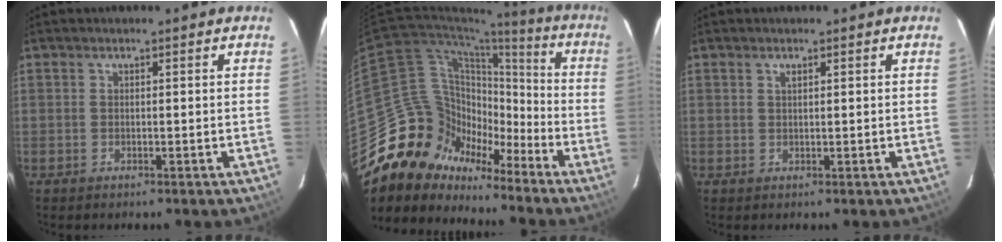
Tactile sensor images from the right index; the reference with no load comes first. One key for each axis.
{"total": 15.7, "fx": -11.5, "fy": 10.5, "fz": 2.0, "tx": -0.032, "ty": 0.060, "tz": -0.201}
{"total": 0.8, "fx": 0.5, "fy": 0.2, "fz": 0.6, "tx": -0.011, "ty": 0.003, "tz": 0.008}